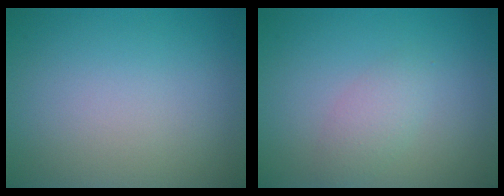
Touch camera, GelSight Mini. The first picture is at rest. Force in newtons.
{"total": 1.8, "press": 1.8, "slide": 0.1}